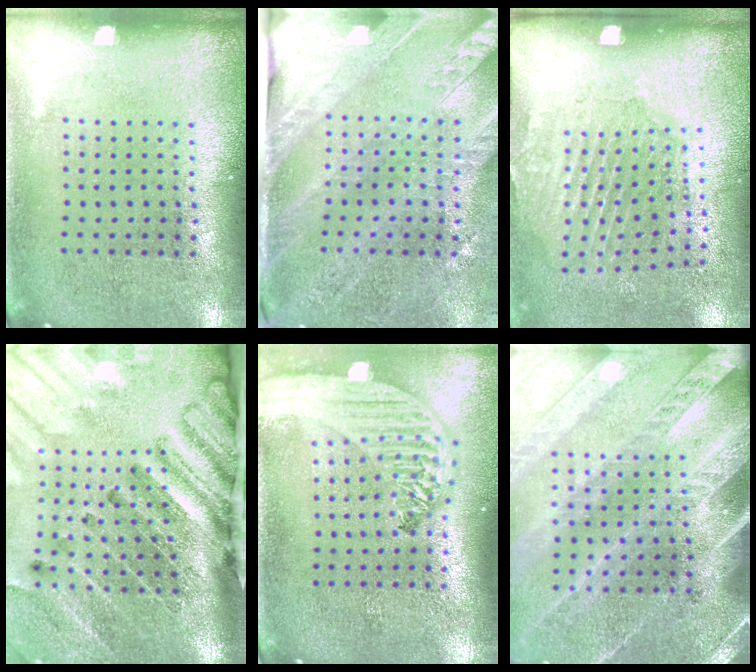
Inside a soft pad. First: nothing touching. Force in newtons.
{"total": 3.4, "press": 2.9, "slide": 1.8}
{"total": 1.9, "press": 1.2, "slide": 1.5}
{"total": 4.5, "press": 3.3, "slide": 3.0}
{"total": 3.1, "press": 2.5, "slide": 1.8}
{"total": 3.4, "press": 2.9, "slide": 1.7}